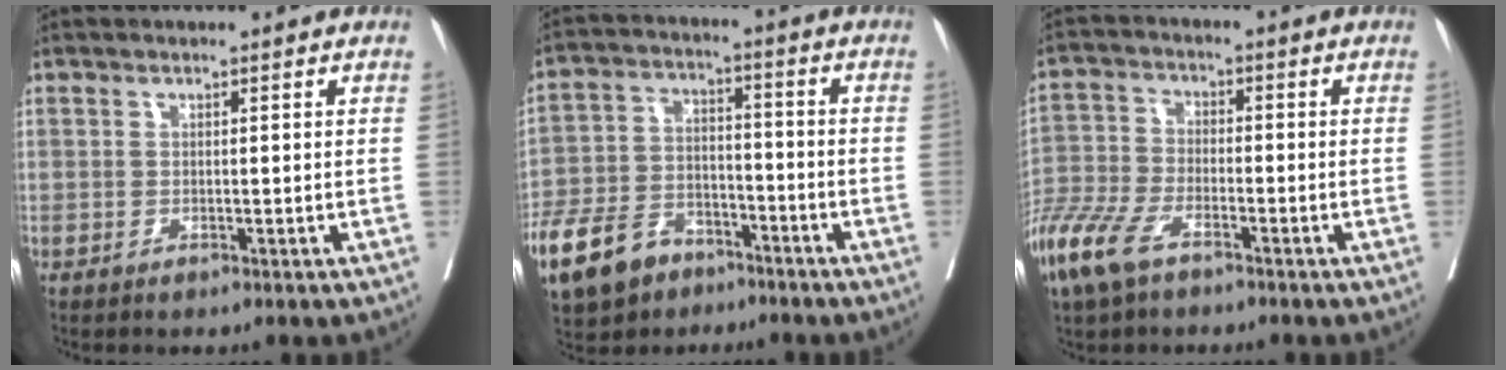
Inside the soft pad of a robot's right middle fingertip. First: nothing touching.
{"total": 11.8, "force": [-7.8, 7.0, 5.5], "torque": [-0.117, -0.002, -0.138]}
{"total": 9.1, "force": [-6.1, 3.4, 5.9], "torque": [-0.144, -0.016, -0.123]}